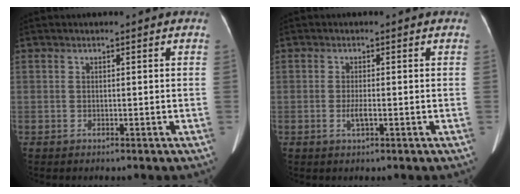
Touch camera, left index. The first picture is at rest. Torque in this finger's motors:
{"motor_torque": [0.37, 0.13, 0.11, 0.01]}